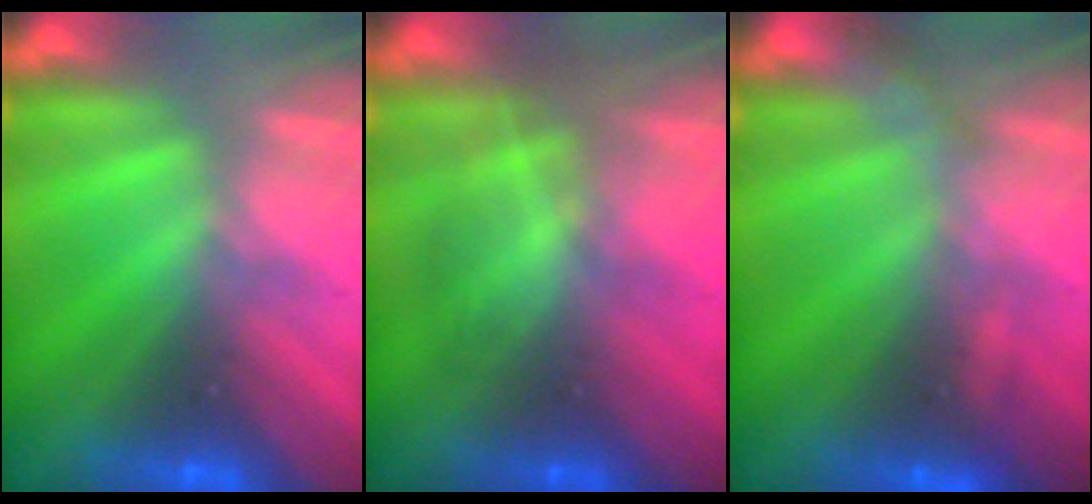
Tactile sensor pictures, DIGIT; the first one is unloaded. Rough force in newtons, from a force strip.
{"total": 2.8}
{"total": 2.9}